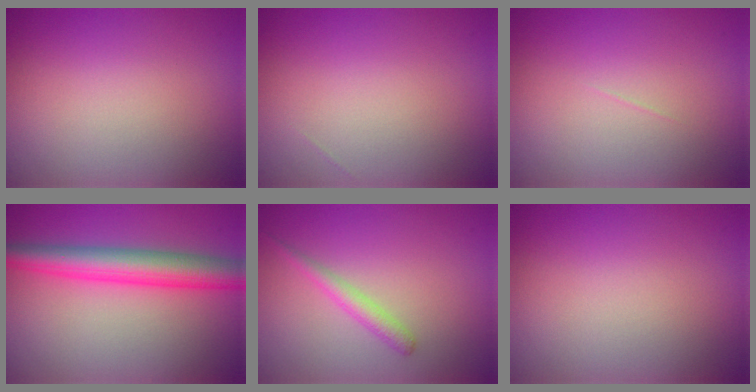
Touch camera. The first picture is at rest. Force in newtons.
{"total": 0.0}
{"total": 0.0}
{"total": 5.8, "press": 5.8, "slide": 0.2}
{"total": 1.6, "press": 1.6, "slide": 0.1}
{"total": 0.0}